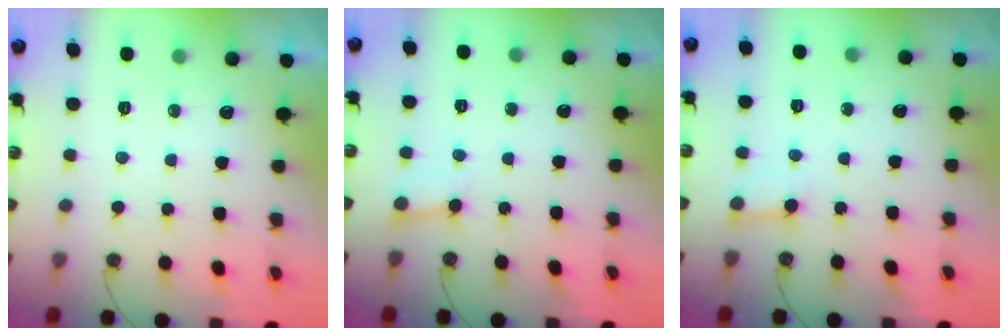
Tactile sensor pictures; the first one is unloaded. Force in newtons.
{"total": 2.3, "press": 2.3, "slide": 0.2}
{"total": 4.2, "press": 4.2, "slide": 0.3}